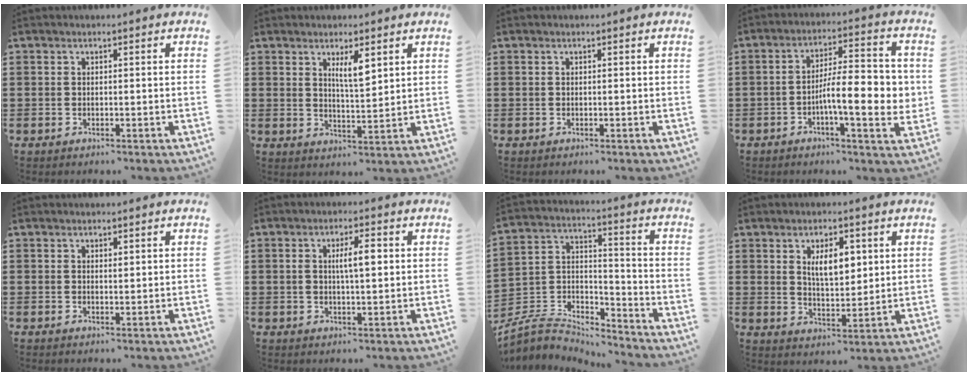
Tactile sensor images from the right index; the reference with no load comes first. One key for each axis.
{"total": 4.1, "fx": 2.3, "fy": 1.0, "fz": 3.3, "tx": -0.061, "ty": 0.001, "tz": 0.037}
{"total": 0.0}
{"total": 10.3, "fx": -1.5, "fy": 3.1, "fz": 9.7, "tx": -0.141, "ty": 0.002, "tz": -0.028}
{"total": 0.7, "fx": 0.4, "fy": 0.3, "fz": 0.4, "tx": -0.009, "ty": 0.002, "tz": 0.008}
{"total": 4.8, "fx": 0.9, "fy": 1.4, "fz": 4.5, "tx": -0.082, "ty": 0.005, "tz": 0.009}
{"total": 5.3, "fx": -4.9, "fy": 1.9, "fz": 0.6, "tx": -0.024, "ty": -0.002, "tz": -0.100}
{"total": 6.3, "fx": 2.1, "fy": 2.8, "fz": 5.2, "tx": -0.094, "ty": 0.002, "tz": 0.032}